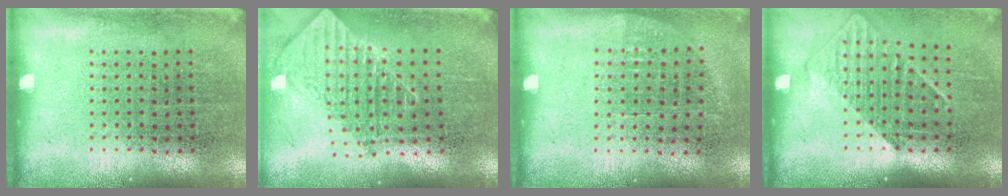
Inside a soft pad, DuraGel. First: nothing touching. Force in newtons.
{"total": 1.9, "press": 1.5, "slide": 1.2}
{"total": 0.7, "press": 0.6, "slide": 0.4}
{"total": 1.3, "press": 0.9, "slide": 0.8}